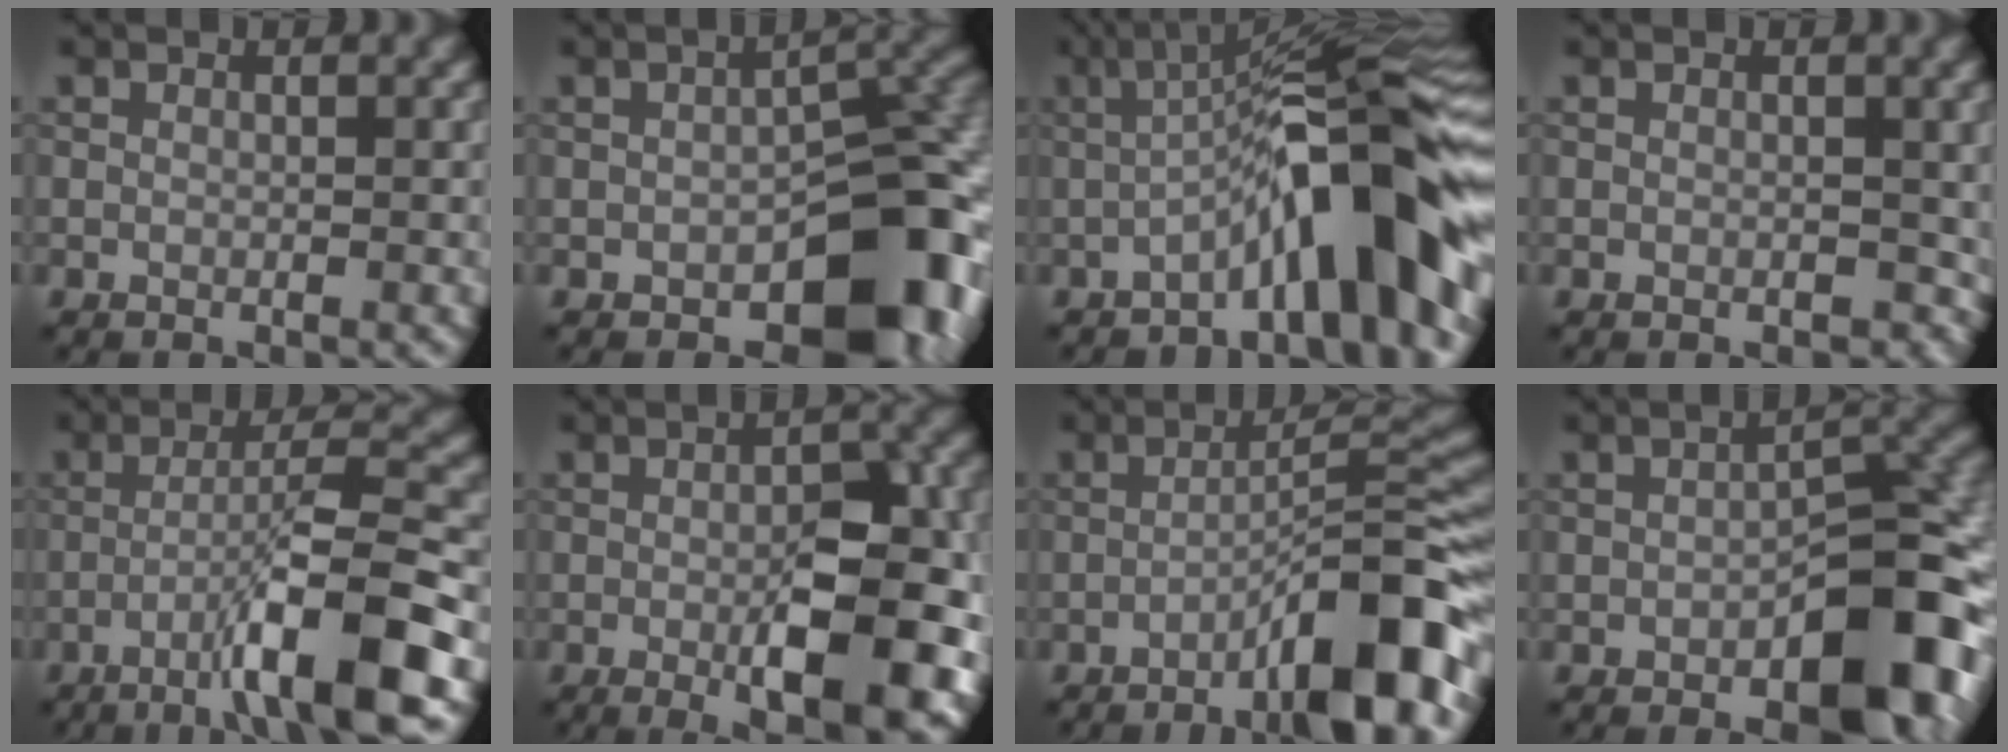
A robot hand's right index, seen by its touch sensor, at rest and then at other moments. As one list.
[{"total": 11.1, "force": [-4.2, 5.9, 8.3], "torque": [-0.079, 0.002, -0.059]}, {"total": 10.5, "force": [-2.8, 1.9, 10.0], "torque": [-0.124, 0.028, -0.053]}, {"total": 1.7, "force": [0.0, 1.3, 1.1], "torque": [-0.015, -0.004, -0.001]}, {"total": 8.6, "force": [-3.7, 1.0, 7.7], "torque": [-0.114, 0.016, -0.071]}, {"total": 8.9, "force": [-2.4, 3.0, 8.0], "torque": [-0.113, 0.001, -0.036]}, {"total": 9.6, "force": [-5.0, 1.6, 8.0], "torque": [-0.103, 0.023, -0.086]}, {"total": 9.8, "force": [-3.6, 4.5, 7.9], "torque": [-0.092, 0.012, -0.055]}]